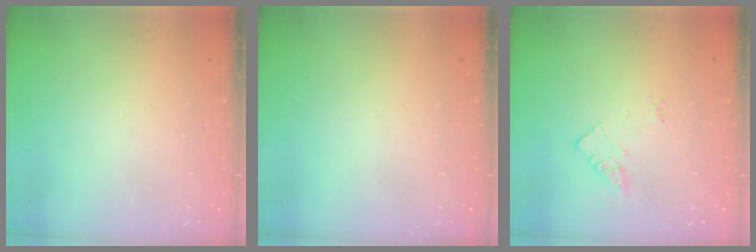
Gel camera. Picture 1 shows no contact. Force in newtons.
{"total": 0.0}
{"total": 2.1, "press": 2.1, "slide": 0.3}